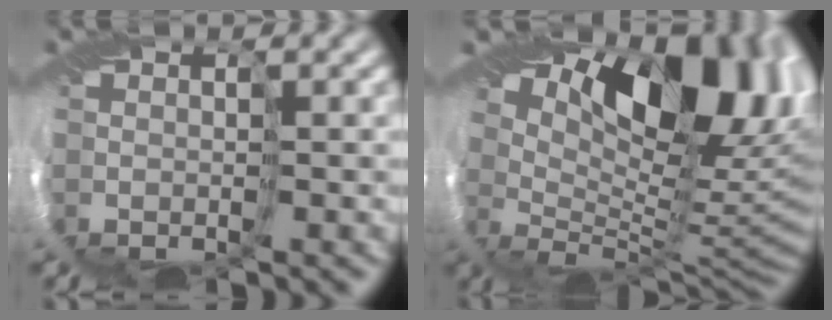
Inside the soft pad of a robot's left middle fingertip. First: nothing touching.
{"total": 12.5, "force": [6.7, 5.0, 9.4], "torque": [-0.117, 0.006, 0.118]}